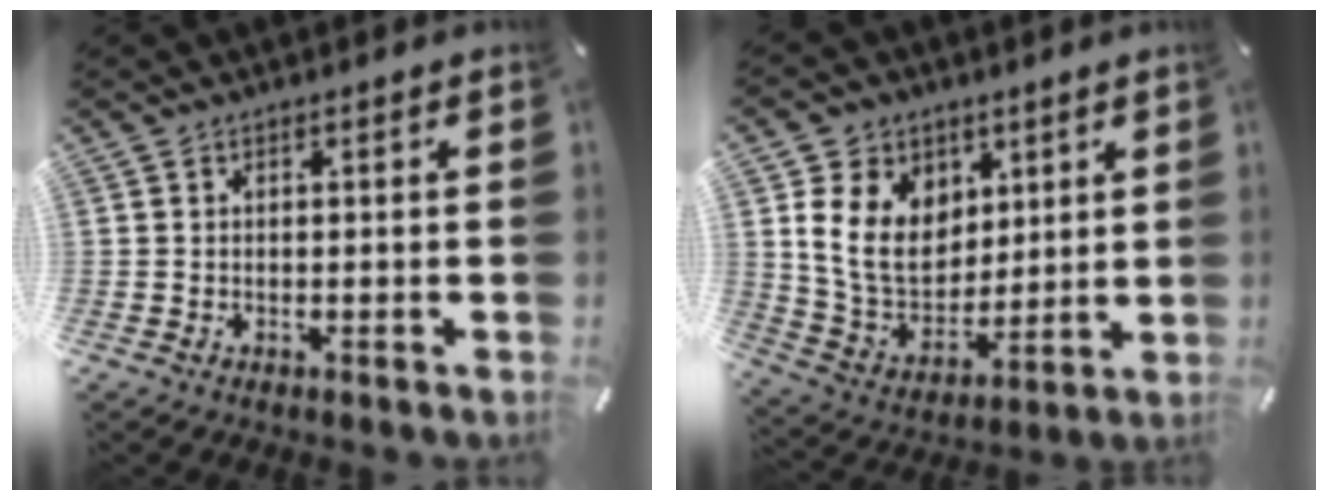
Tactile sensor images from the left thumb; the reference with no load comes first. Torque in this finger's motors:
{"motor_torque": [0.49, 0.58, 1.63, -1.14, 0.49]}